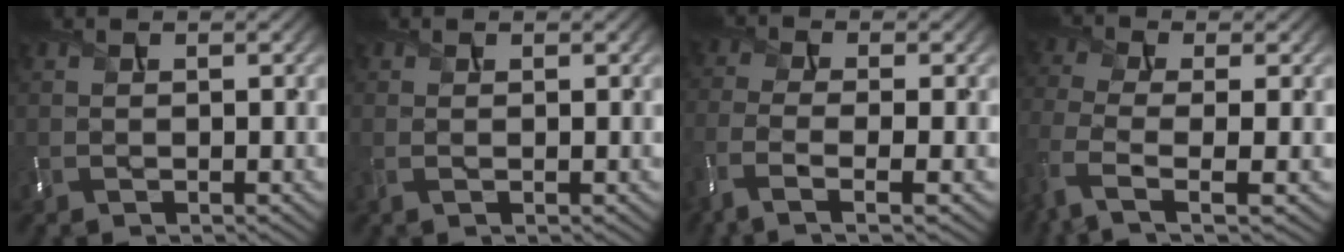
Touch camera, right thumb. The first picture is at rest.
{"total": 0.9, "force": [0.0, 0.1, 0.9], "torque": [-0.024, 0.000, -0.001]}
{"total": 7.2, "force": [-3.9, 2.3, 5.5], "torque": [-0.128, -0.017, -0.084]}
{"total": 6.9, "force": [-3.2, 2.7, 5.4], "torque": [-0.134, -0.013, -0.075]}